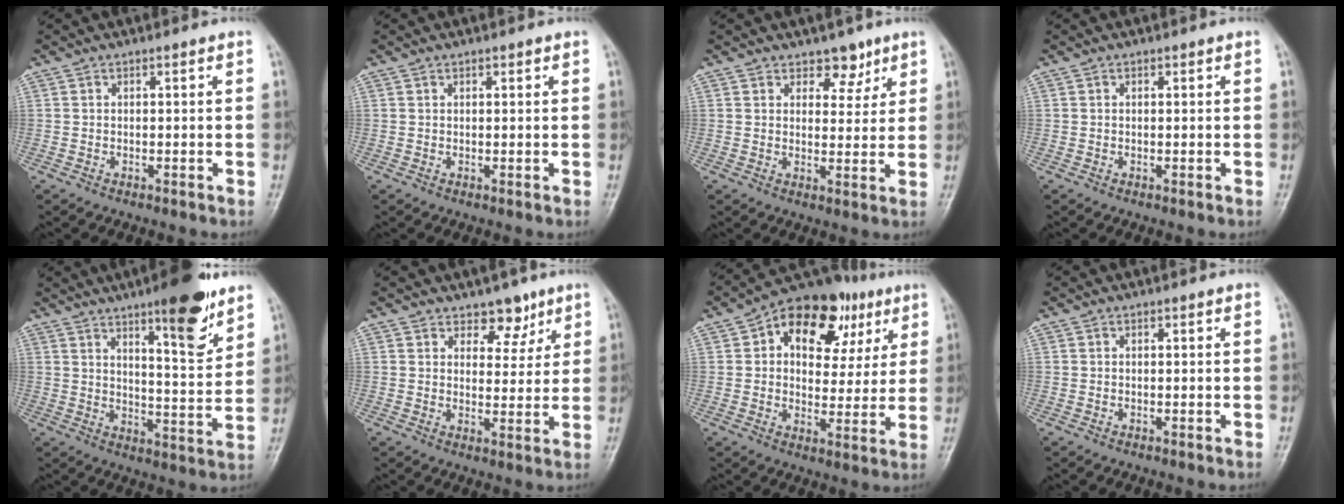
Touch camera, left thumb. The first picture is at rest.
{"total": 0.7, "force": [0.5, 0.4, 0.3], "torque": [0.000, -0.002, 0.005]}
{"total": 4.8, "force": [3.3, 3.0, 1.7], "torque": [0.010, -0.019, 0.047]}
{"total": 0.0}
{"total": 13.5, "force": [8.6, 3.1, 9.9], "torque": [-0.118, -0.057, 0.127]}
{"total": 5.7, "force": [3.9, 3.5, 2.1], "torque": [0.007, -0.024, 0.057]}
{"total": 18.4, "force": [7.5, 11.5, 12.3], "torque": [-0.127, 0.007, 0.107]}
{"total": 0.0}